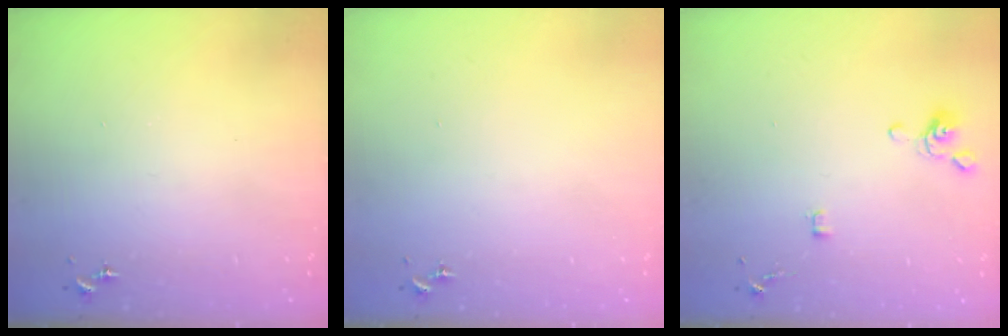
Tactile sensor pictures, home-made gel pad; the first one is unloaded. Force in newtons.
{"total": 0.0}
{"total": 3.8, "press": 3.7, "slide": 0.9}